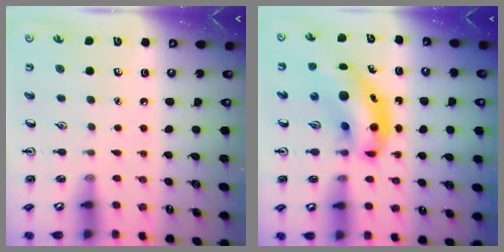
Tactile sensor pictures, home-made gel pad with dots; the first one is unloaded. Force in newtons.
{"total": 10.5, "press": 10.0, "slide": 3.0}